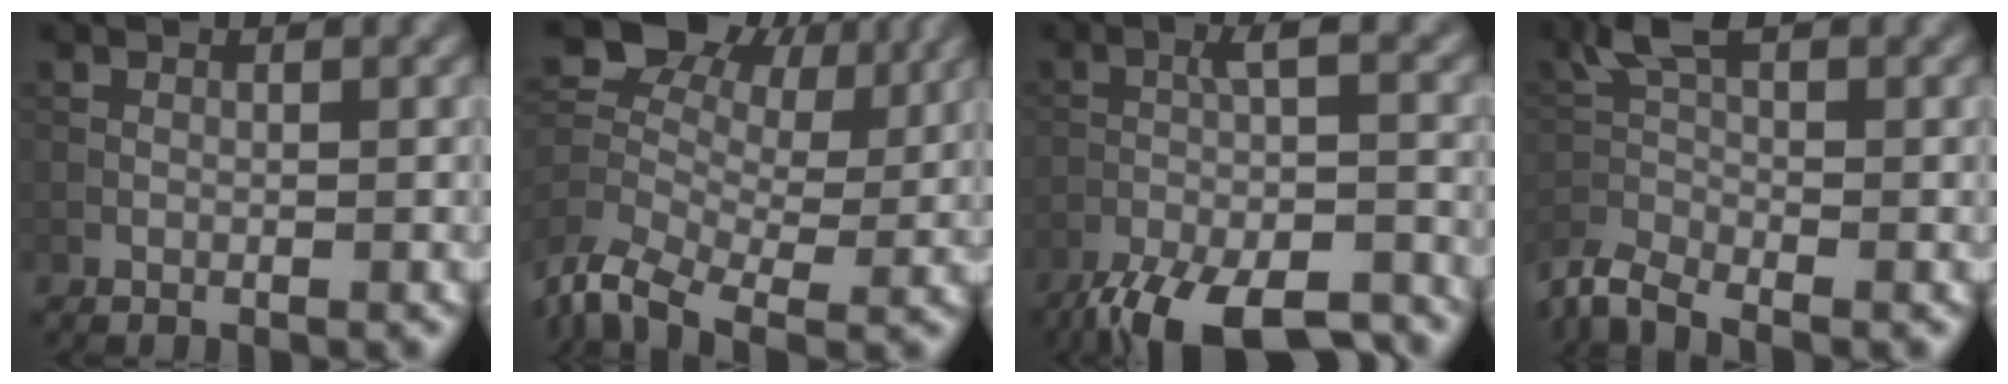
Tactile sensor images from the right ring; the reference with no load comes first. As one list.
[{"total": 8.3, "force": [-1.4, 5.5, 6.0], "torque": [-0.131, 0.017, -0.046]}, {"total": 10.6, "force": [-7.2, 2.3, 7.4], "torque": [-0.131, -0.004, -0.127]}, {"total": 4.5, "force": [-3.2, 1.0, 3.0], "torque": [-0.065, -0.005, -0.075]}]